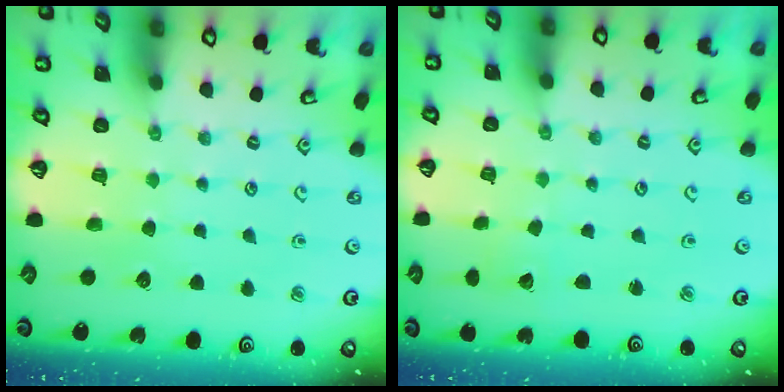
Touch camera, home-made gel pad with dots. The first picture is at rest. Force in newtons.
{"total": 1.2, "press": 1.2, "slide": 0.1}